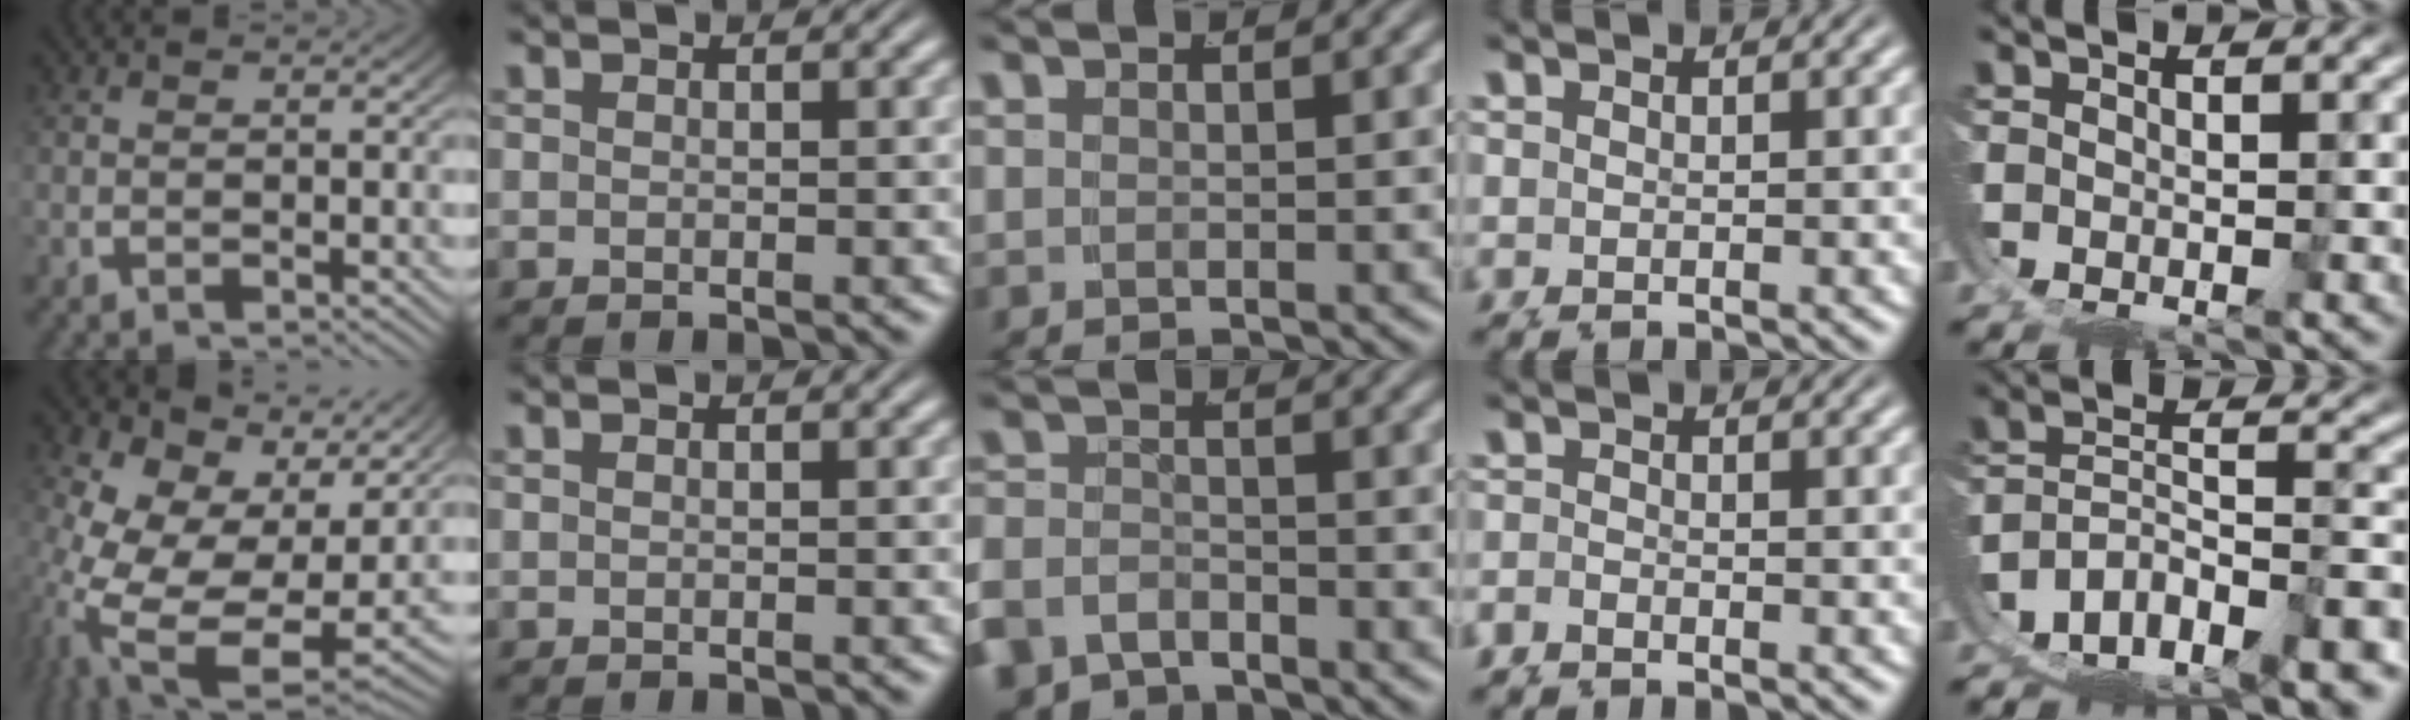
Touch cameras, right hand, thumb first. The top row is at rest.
{"thumb": {"total": 13.6, "force": [-0.1, 8.3, 10.8], "torque": [-0.255, -0.073, 0.037]}, "middle": {"total": 4.9, "force": [-3.5, 3.2, 1.2], "torque": [-0.042, -0.026, -0.056]}, "ring": {"total": 0.9, "force": [-0.9, -0.1, 0.0], "torque": [0.006, 0.002, -0.020]}, "little": {"total": 13.8, "force": [-7.8, 10.3, 4.9], "torque": [-0.121, -0.057, -0.120]}}